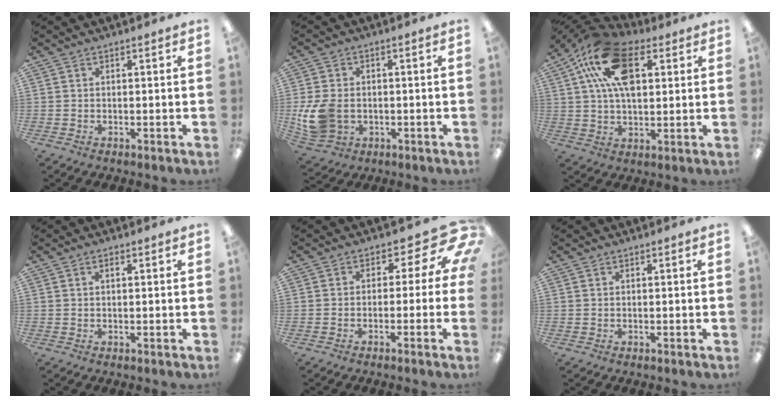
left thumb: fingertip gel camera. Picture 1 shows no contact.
{"total": 10.8, "force": [-1.6, 8.5, 6.4], "torque": [-0.137, 0.006, -0.025]}
{"total": 19.2, "force": [7.2, 11.2, 13.9], "torque": [-0.247, 0.004, 0.127]}
{"total": 1.2, "force": [0.5, 0.7, 0.8], "torque": [-0.009, 0.000, 0.007]}
{"total": 8.3, "force": [2.0, 5.1, 6.3], "torque": [-0.073, -0.014, 0.035]}
{"total": 0.0}